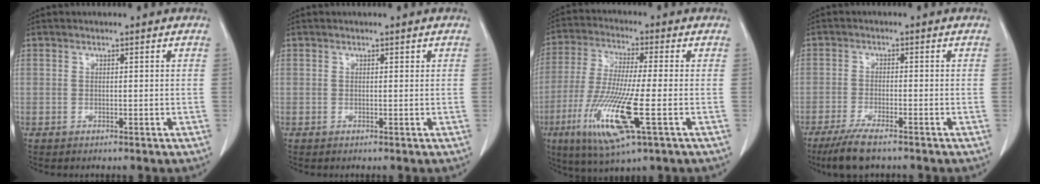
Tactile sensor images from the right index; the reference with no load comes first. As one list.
[{"total": 0.0}, {"total": 14.4, "force": [-4.8, 1.0, 13.5], "torque": [-0.282, -0.033, -0.091]}, {"total": 6.1, "force": [-4.5, 0.8, 4.1], "torque": [-0.074, -0.015, -0.074]}]